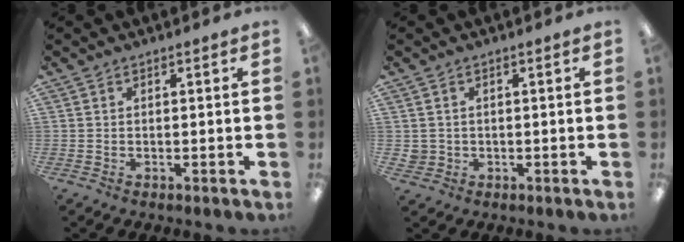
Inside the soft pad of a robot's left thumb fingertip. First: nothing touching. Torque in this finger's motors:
{"motor_torque": [-0.32, 0.04, -0.22, 0.10, 0.00]}